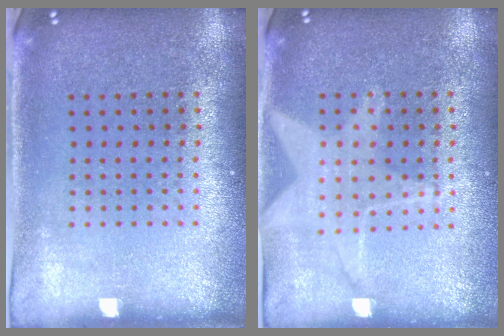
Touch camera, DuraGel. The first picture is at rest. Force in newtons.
{"total": 1.3, "press": 1.3, "slide": 0.3}